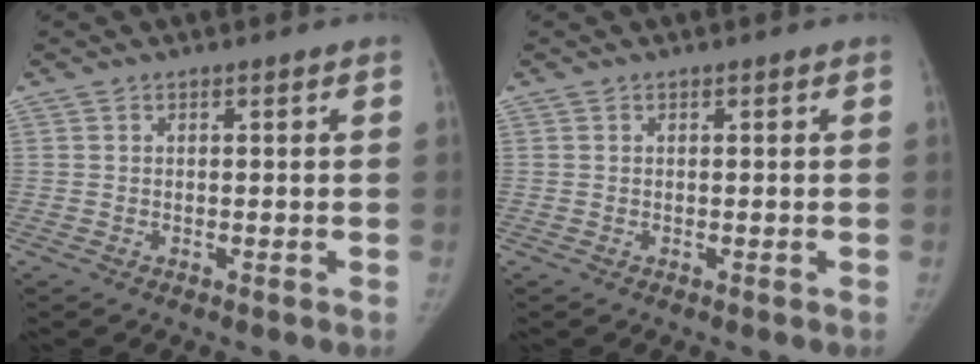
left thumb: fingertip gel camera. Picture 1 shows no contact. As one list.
[{"total": 0.0}]